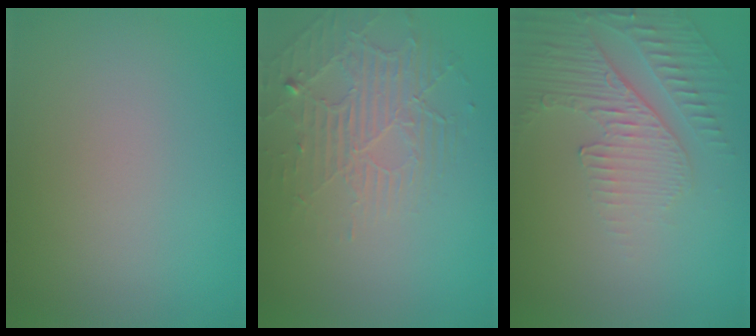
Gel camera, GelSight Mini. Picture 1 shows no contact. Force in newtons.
{"total": 2.3, "press": 1.7, "slide": 1.6}
{"total": 5.1, "press": 3.3, "slide": 3.9}